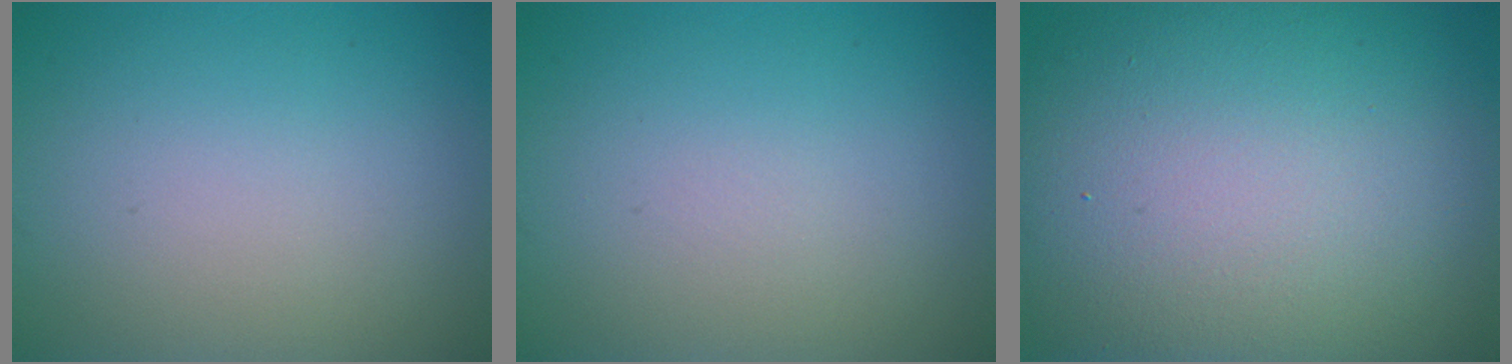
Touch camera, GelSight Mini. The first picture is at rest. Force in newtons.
{"total": 0.0}
{"total": 17.9, "press": 17.9, "slide": 1.2}